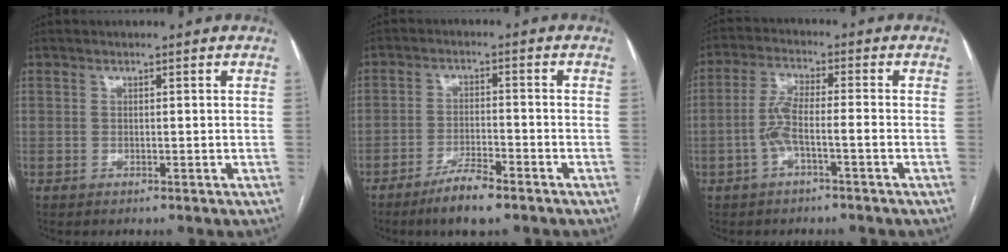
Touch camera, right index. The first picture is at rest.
{"total": 6.3, "force": [-4.6, 1.0, 4.2], "torque": [-0.080, -0.007, -0.079]}
{"total": 5.4, "force": [-1.8, 0.9, 5.0], "torque": [-0.108, 0.019, -0.035]}